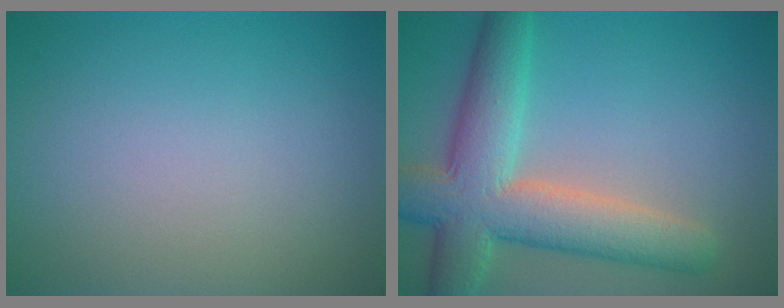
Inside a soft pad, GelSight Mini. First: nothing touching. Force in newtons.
{"total": 8.7, "press": 8.7, "slide": 0.6}